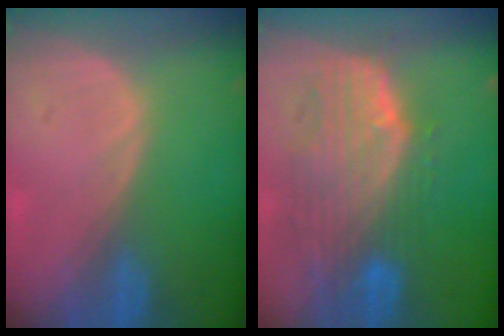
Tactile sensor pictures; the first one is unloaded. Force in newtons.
{"total": 10.6, "press": 9.0, "slide": 5.5}